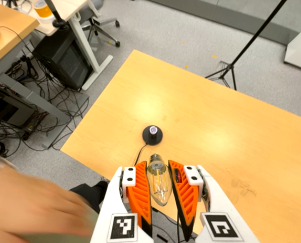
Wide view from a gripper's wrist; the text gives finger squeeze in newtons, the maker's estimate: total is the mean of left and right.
{"total": 21.2, "left": 22.3, "right": 20.0}